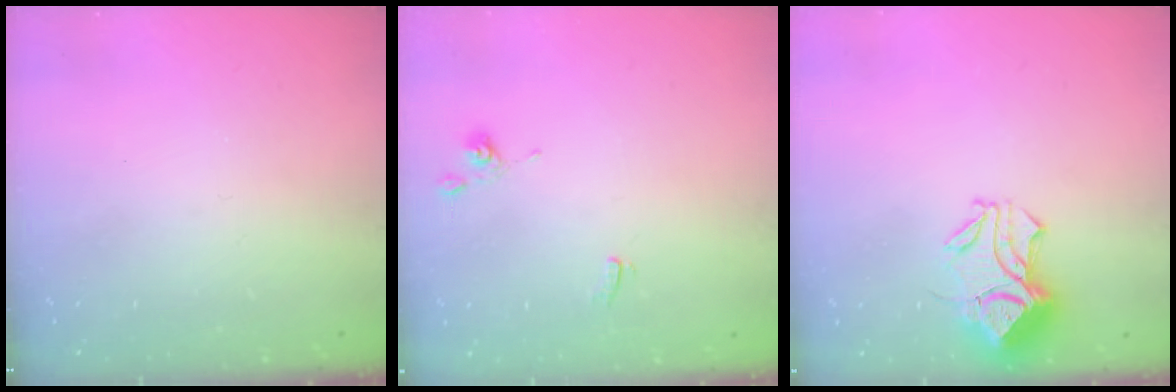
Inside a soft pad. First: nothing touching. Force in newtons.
{"total": 0.6, "press": 0.5, "slide": 0.3}
{"total": 8.5, "press": 8.3, "slide": 1.4}